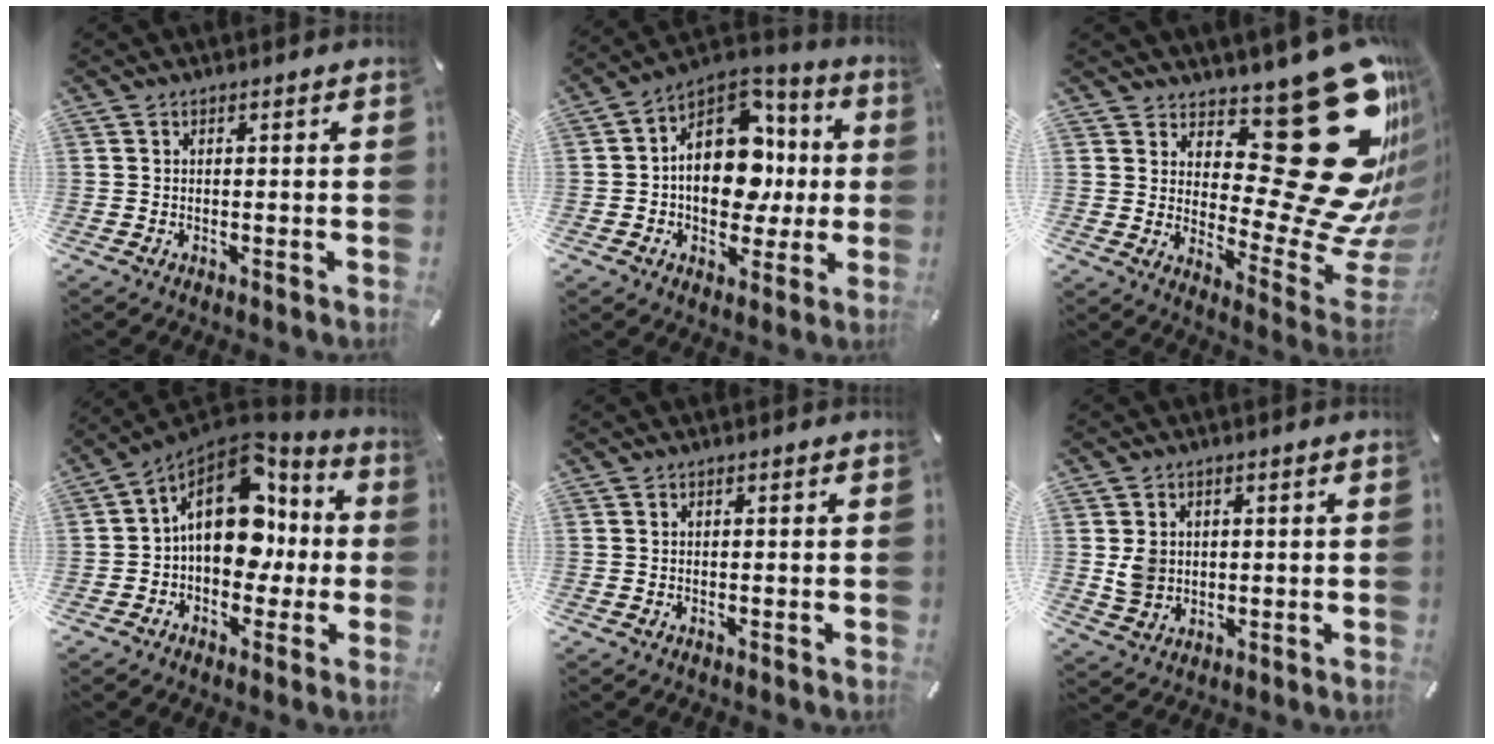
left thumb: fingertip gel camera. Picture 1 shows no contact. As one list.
[{"total": 17.4, "force": [0.7, 12.8, 11.7], "torque": [-0.179, -0.007, 0.015]}, {"total": 35.3, "force": [13.2, 15.3, 29.0], "torque": [-0.343, -0.133, 0.262]}, {"total": 18.2, "force": [2.8, 12.6, 12.9], "torque": [-0.201, -0.014, 0.046]}, {"total": 0.0}, {"total": 4.9, "force": [0.8, 4.5, 1.6], "torque": [-0.029, -0.001, 0.013]}]